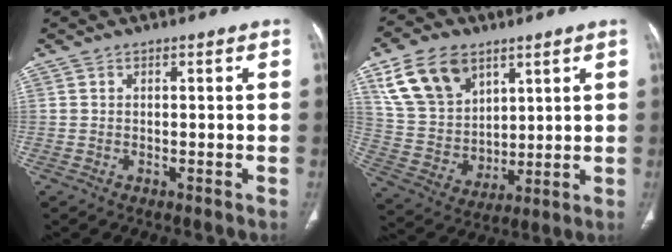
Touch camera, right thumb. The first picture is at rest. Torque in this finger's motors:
{"motor_torque": [-1.21, 1.41, 0.15, -0.14, 0.08]}